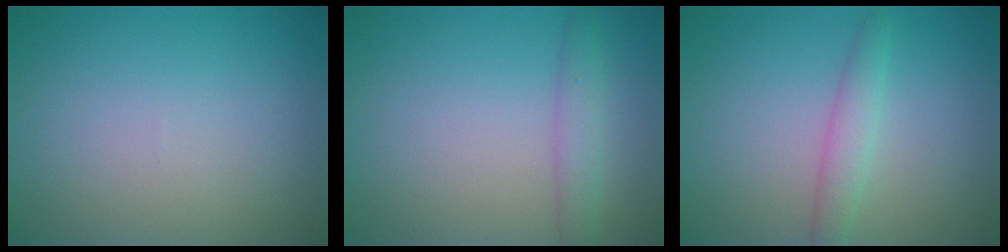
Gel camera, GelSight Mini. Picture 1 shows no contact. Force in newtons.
{"total": 2.0, "press": 2.0, "slide": 0.0}
{"total": 2.0, "press": 2.0, "slide": 0.0}